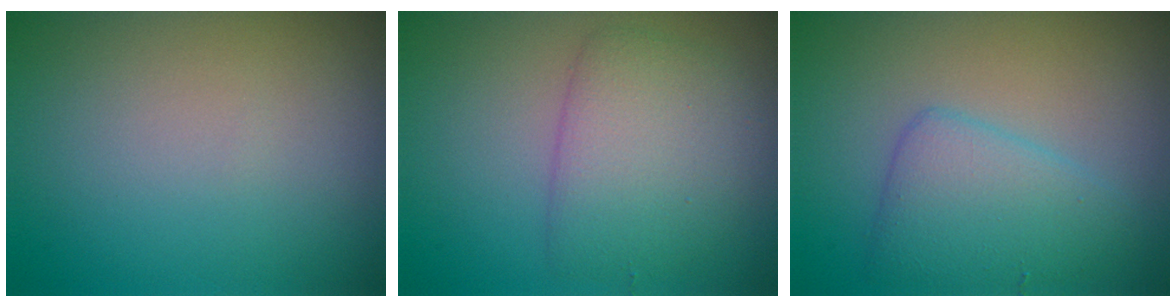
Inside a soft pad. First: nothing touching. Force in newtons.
{"total": 4.4, "press": 4.4, "slide": 0.1}
{"total": 4.0, "press": 4.0, "slide": 0.3}